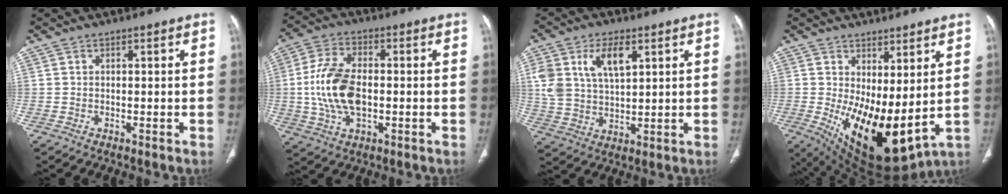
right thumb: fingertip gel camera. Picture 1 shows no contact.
{"total": 13.2, "force": [-0.8, 7.3, 10.9], "torque": [-0.221, 0.009, -0.013]}
{"total": 11.2, "force": [4.6, 6.0, 8.3], "torque": [-0.155, -0.006, 0.095]}
{"total": 16.0, "force": [0.7, 7.0, 14.4], "torque": [-0.240, -0.038, 0.038]}